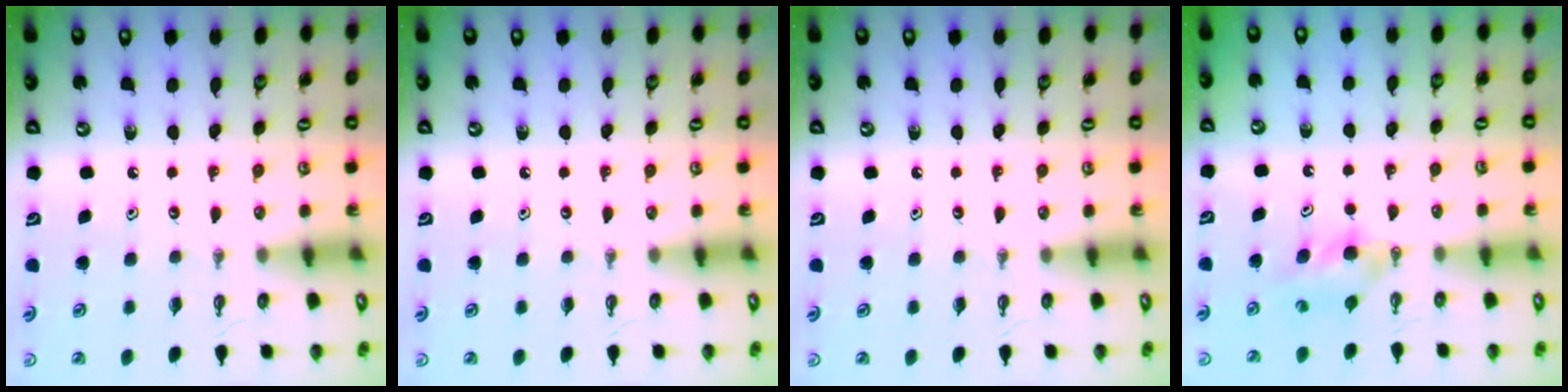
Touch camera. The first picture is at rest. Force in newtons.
{"total": 0.0}
{"total": 0.0}
{"total": 5.1, "press": 5.0, "slide": 0.6}